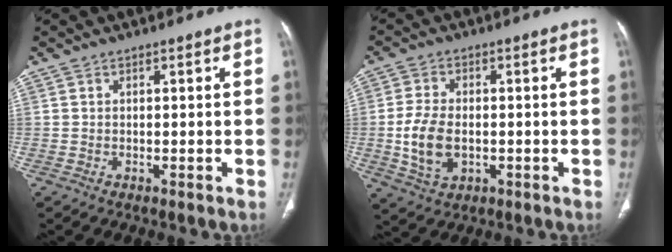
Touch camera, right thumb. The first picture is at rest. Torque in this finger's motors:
{"motor_torque": [-0.49, 0.29, 0.51, 0.59, 0.27]}